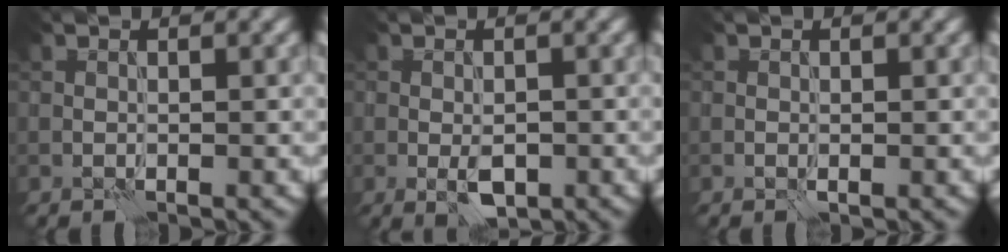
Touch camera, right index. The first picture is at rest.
{"total": 2.6, "force": [-0.9, 1.3, 2.0], "torque": [-0.036, -0.002, -0.014]}
{"total": 0.0}